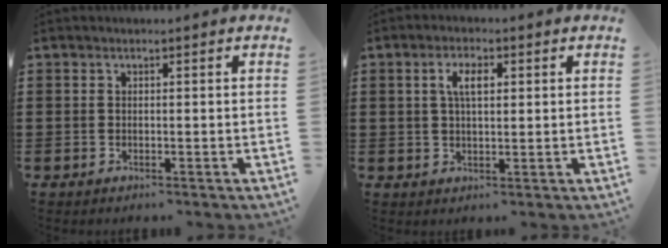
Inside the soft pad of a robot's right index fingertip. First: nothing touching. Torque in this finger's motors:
{"motor_torque": [0.27, -0.05, 0.10, 0.09]}